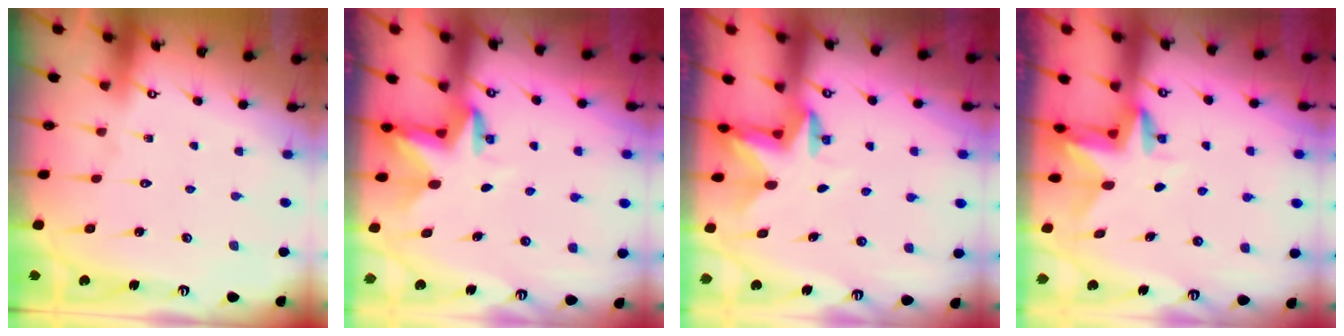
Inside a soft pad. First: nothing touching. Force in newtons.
{"total": 3.6, "press": 3.6, "slide": 0.1}
{"total": 2.4, "press": 2.3, "slide": 0.4}
{"total": 2.9, "press": 2.9, "slide": 0.2}